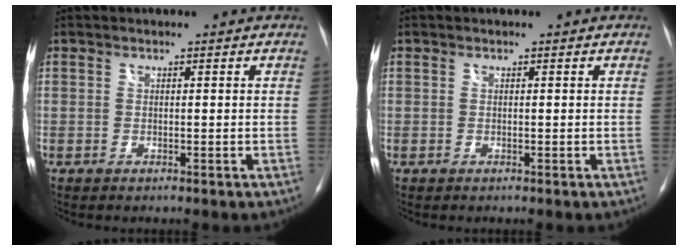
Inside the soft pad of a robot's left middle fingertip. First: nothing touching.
{"total": 0.0}